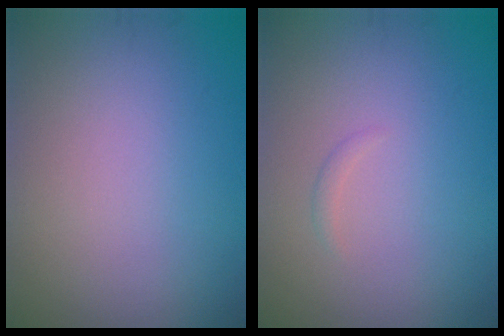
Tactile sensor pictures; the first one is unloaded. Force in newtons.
{"total": 0.5, "press": 0.5, "slide": 0.0}